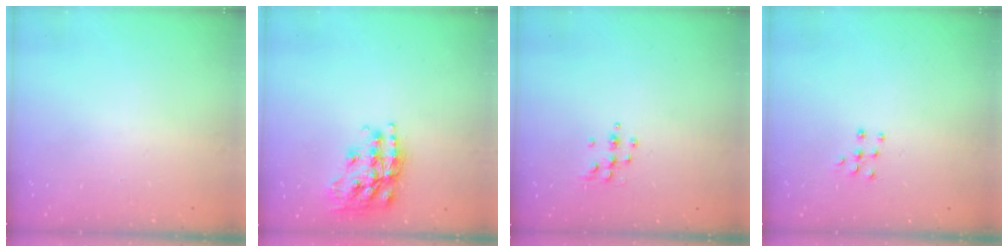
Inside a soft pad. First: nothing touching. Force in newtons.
{"total": 18.2, "press": 18.1, "slide": 1.1}
{"total": 4.8, "press": 4.7, "slide": 0.5}
{"total": 5.3, "press": 5.2, "slide": 0.4}